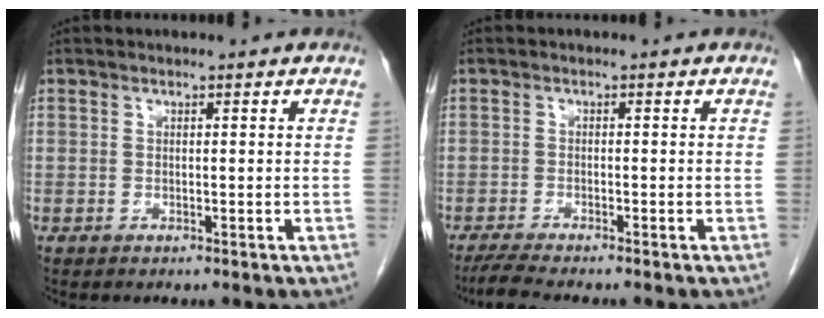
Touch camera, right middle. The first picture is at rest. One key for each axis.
{"total": 3.7, "fx": -3.2, "fy": -0.3, "fz": 1.8, "tx": -0.041, "ty": -0.015, "tz": -0.057}